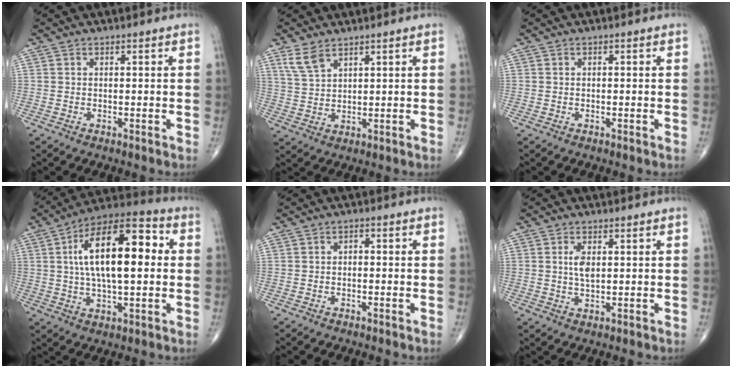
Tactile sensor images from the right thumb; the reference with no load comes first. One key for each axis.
{"total": 4.5, "fx": 3.2, "fy": 1.9, "fz": 2.6, "tx": -0.052, "ty": -0.012, "tz": 0.072}
{"total": 0.0}
{"total": 19.5, "fx": 2.8, "fy": 8.3, "fz": 17.4, "tx": -0.276, "ty": 0.026, "tz": 0.038}
{"total": 1.1, "fx": -0.1, "fy": 0.8, "fz": 0.8, "tx": -0.007, "ty": 0.006, "tz": -0.006}
{"total": 3.4, "fx": 0.8, "fy": 1.6, "fz": 2.9, "tx": -0.053, "ty": -0.005, "tz": 0.015}